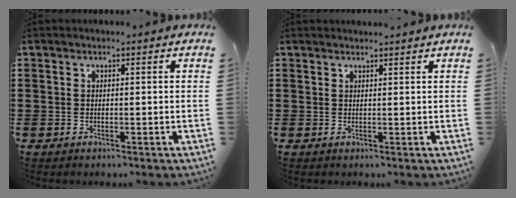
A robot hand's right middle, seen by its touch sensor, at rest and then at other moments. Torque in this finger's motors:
{"motor_torque": [-0.85, 0.01, 0.07, 0.01]}